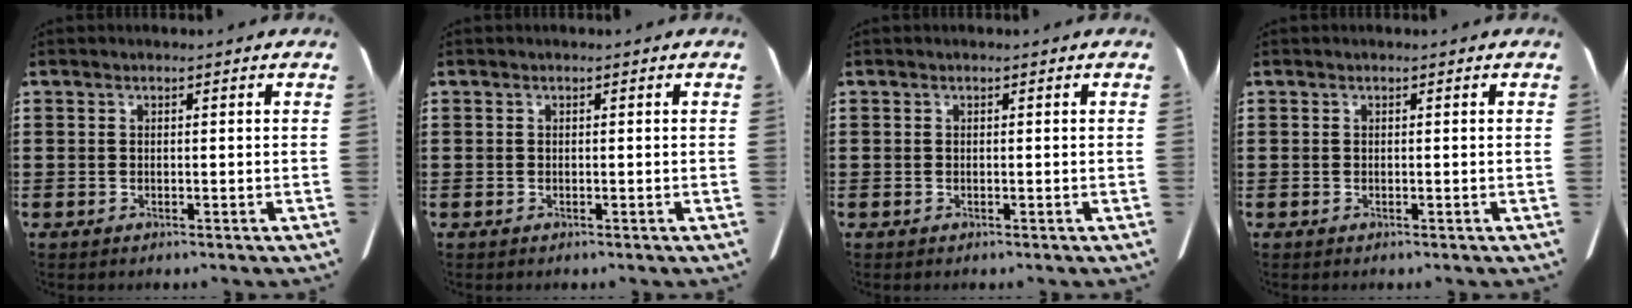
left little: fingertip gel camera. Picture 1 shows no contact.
{"total": 0.0}
{"total": 0.0}
{"total": 0.0}